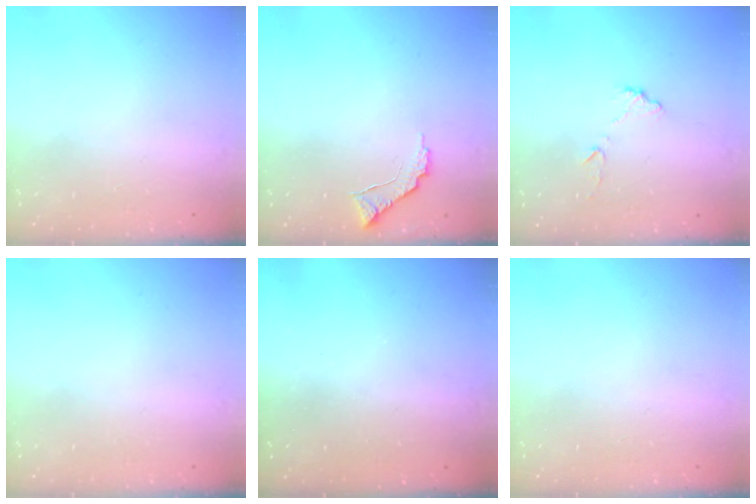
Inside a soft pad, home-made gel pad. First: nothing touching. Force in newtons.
{"total": 8.3, "press": 8.3, "slide": 0.4}
{"total": 6.4, "press": 6.4, "slide": 0.6}
{"total": 0.0}
{"total": 3.3, "press": 3.3, "slide": 0.2}
{"total": 0.0}